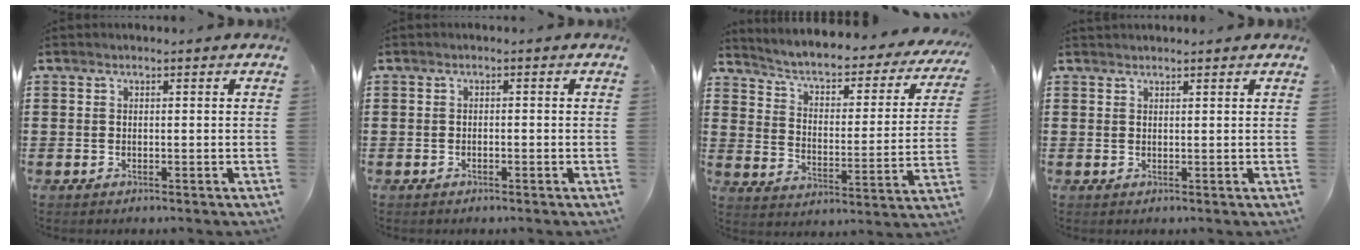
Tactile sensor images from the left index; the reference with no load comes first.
{"total": 0.7, "force": [-0.7, 0.2, 0.1], "torque": [-0.005, -0.001, -0.013]}
{"total": 3.6, "force": [2.9, 0.6, 1.9], "torque": [-0.055, -0.031, 0.038]}
{"total": 0.8, "force": [0.8, 0.1, -0.1], "torque": [-0.001, 0.001, 0.016]}